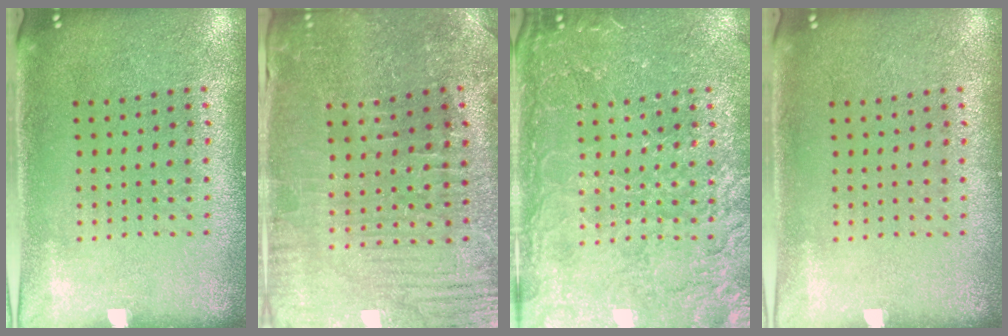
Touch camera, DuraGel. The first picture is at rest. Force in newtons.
{"total": 1.8, "press": 1.8, "slide": 0.3}
{"total": 3.7, "press": 3.6, "slide": 0.5}
{"total": 0.0}